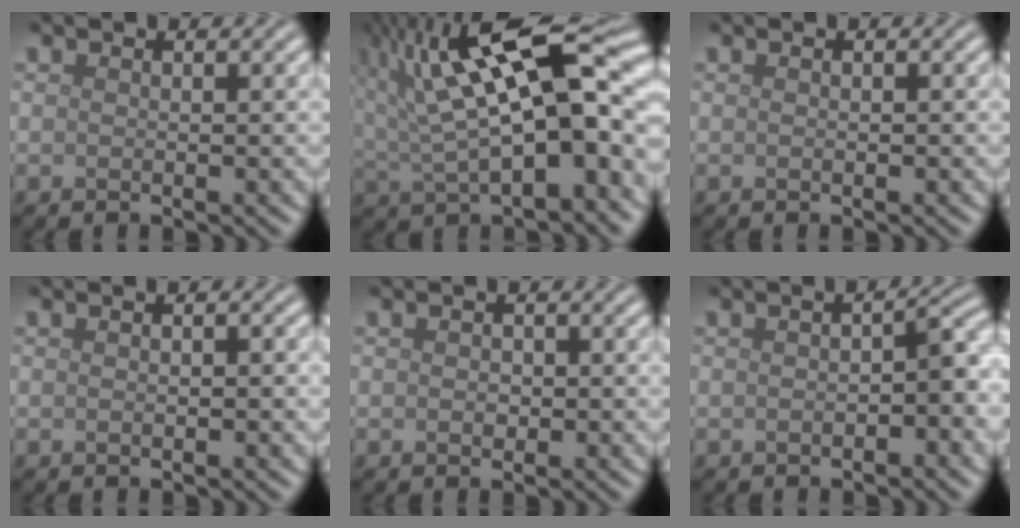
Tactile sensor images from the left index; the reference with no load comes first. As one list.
[{"total": 17.3, "force": [4.6, 7.0, 15.2], "torque": [-0.236, 0.022, 0.084]}, {"total": 0.0}, {"total": 1.6, "force": [0.3, 0.7, 1.4], "torque": [-0.008, 0.000, -0.003]}, {"total": 0.7, "force": [0.0, 0.6, 0.3], "torque": [-0.004, -0.003, -0.002]}, {"total": 3.1, "force": [-0.5, 1.1, 2.9], "torque": [-0.041, 0.010, -0.008]}]